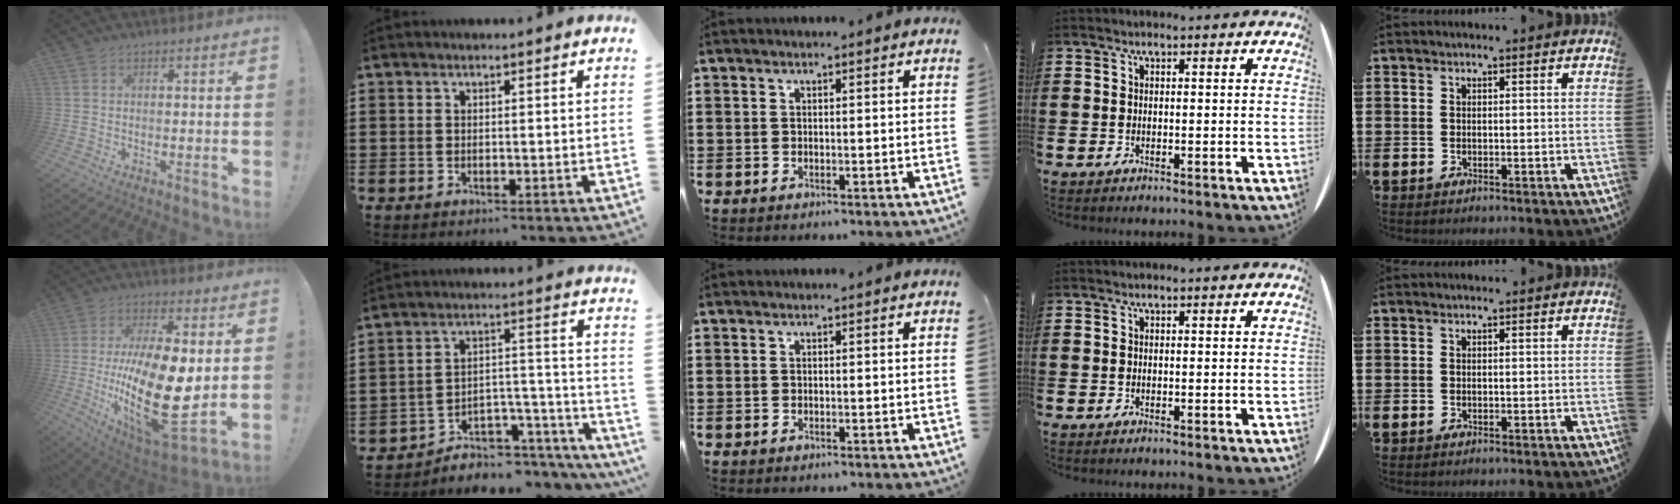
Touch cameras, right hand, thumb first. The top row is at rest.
{"thumb": {"total": 26.4, "force": [-1.6, 11.3, 23.8], "torque": [-0.434, -0.018, -0.015]}, "index": {"total": 4.3, "force": [-3.5, 2.4, 0.9], "torque": [-0.023, -0.002, -0.069]}}